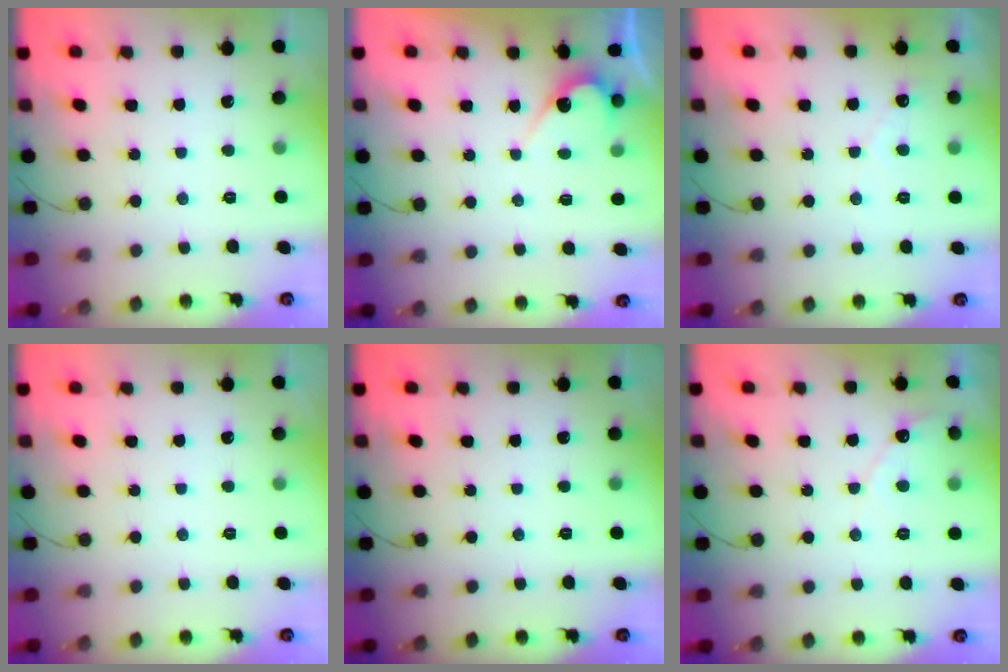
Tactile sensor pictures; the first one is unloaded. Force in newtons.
{"total": 5.9, "press": 5.9, "slide": 0.2}
{"total": 2.2, "press": 2.2, "slide": 0.1}
{"total": 0.0}
{"total": 0.0}
{"total": 5.2, "press": 5.2, "slide": 0.5}